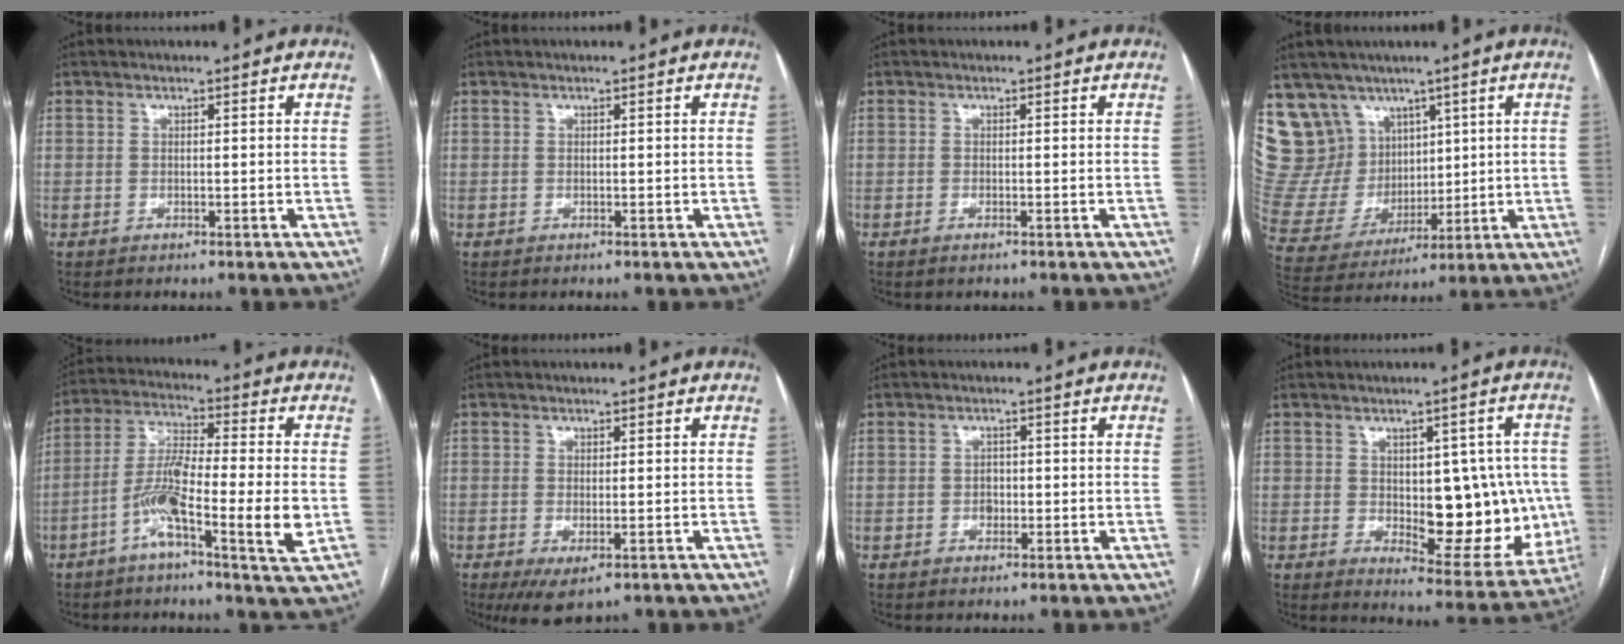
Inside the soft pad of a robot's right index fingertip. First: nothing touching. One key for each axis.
{"total": 0.0}
{"total": 0.7, "fx": -0.5, "fy": 0.0, "fz": 0.5, "tx": -0.011, "ty": -0.002, "tz": -0.008}
{"total": 14.5, "fx": 9.2, "fy": 10.6, "fz": 3.7, "tx": -0.091, "ty": 0.049, "tz": 0.202}
{"total": 12.4, "fx": -3.8, "fy": 0.9, "fz": 11.7, "tx": -0.221, "ty": -0.004, "tz": -0.077}
{"total": 4.9, "fx": -2.5, "fy": 1.8, "fz": 3.9, "tx": -0.065, "ty": -0.013, "tz": -0.033}
{"total": 1.7, "fx": -0.4, "fy": 1.4, "fz": 1.0, "tx": -0.012, "ty": 0.005, "tz": -0.005}
{"total": 13.1, "fx": -0.2, "fy": 6.2, "fz": 11.5, "tx": -0.127, "ty": 0.002, "tz": 0.015}